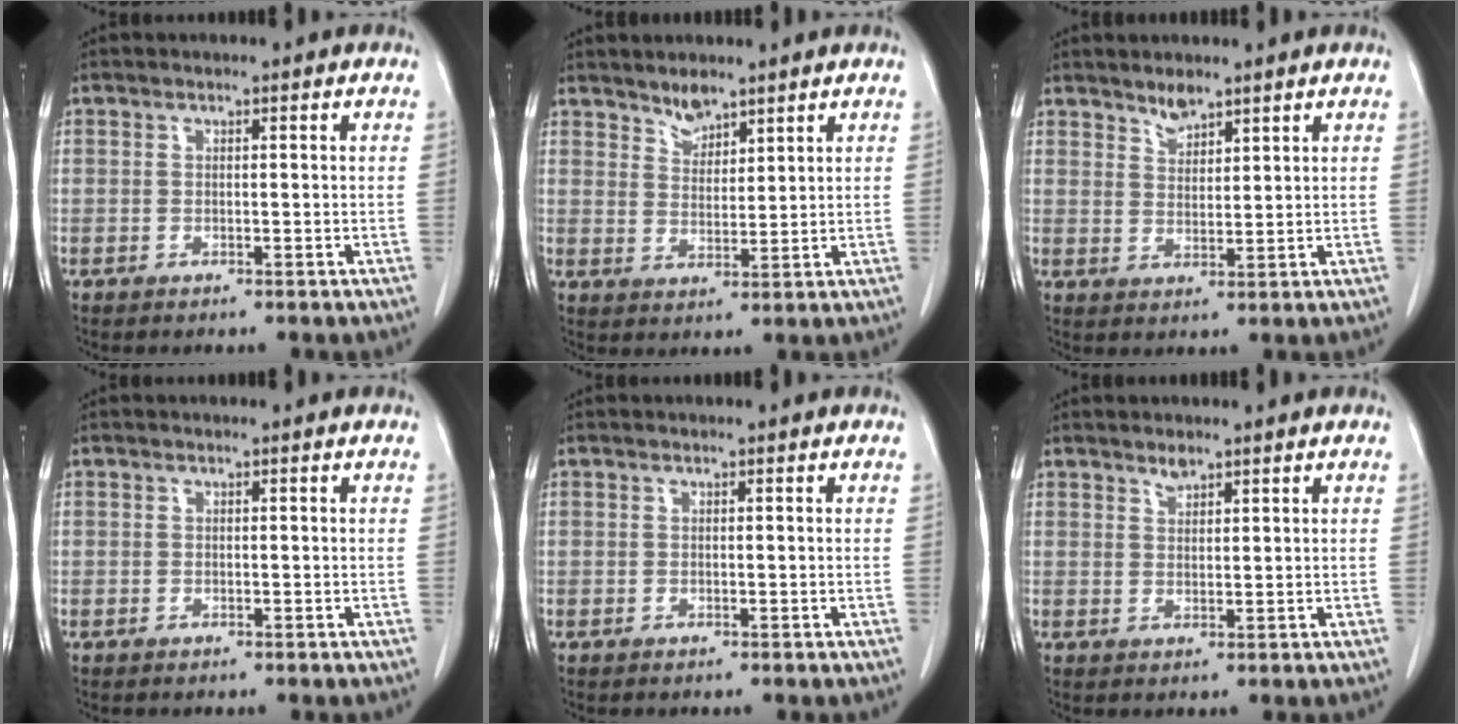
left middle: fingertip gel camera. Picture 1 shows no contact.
{"total": 3.5, "force": [3.0, 1.3, 1.2], "torque": [-0.022, -0.002, 0.058]}
{"total": 2.9, "force": [2.6, 0.9, 1.0], "torque": [-0.020, -0.004, 0.048]}
{"total": 0.0}
{"total": 0.0}
{"total": 1.6, "force": [1.4, 0.5, 0.6], "torque": [-0.013, -0.003, 0.026]}